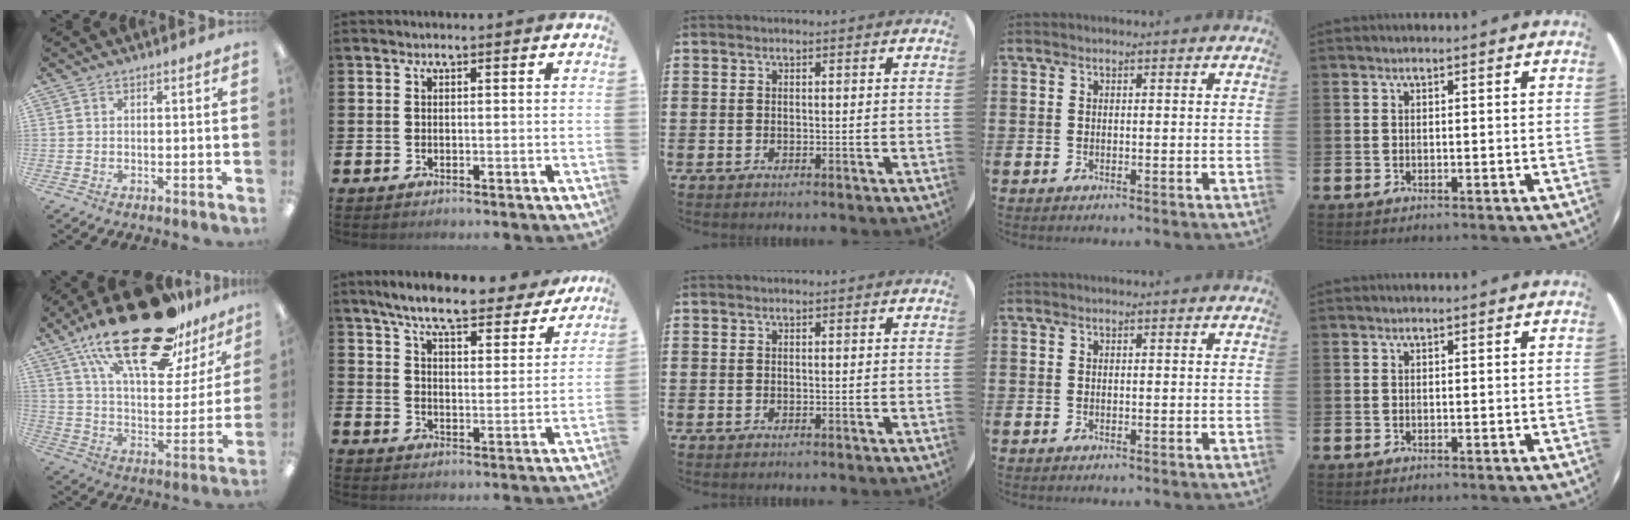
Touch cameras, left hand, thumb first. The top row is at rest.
{"thumb": {"total": 30.3, "force": [19.9, 12.1, 19.4], "torque": [-0.309, -0.107, 0.332]}, "index": {"total": 8.0, "force": [7.3, 1.2, 3.2], "torque": [-0.080, -0.039, 0.124]}}